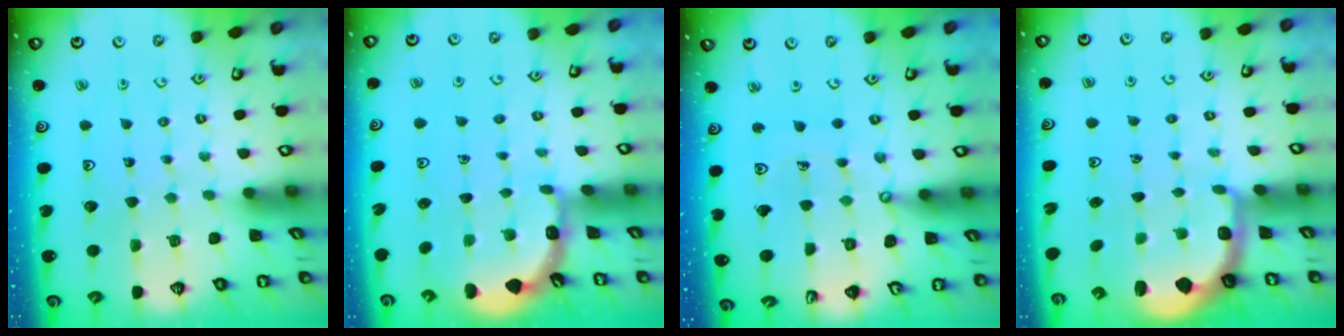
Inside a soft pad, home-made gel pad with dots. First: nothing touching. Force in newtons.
{"total": 2.2, "press": 2.2, "slide": 0.1}
{"total": 11.1, "press": 11.0, "slide": 1.3}
{"total": 1.6, "press": 1.2, "slide": 1.1}